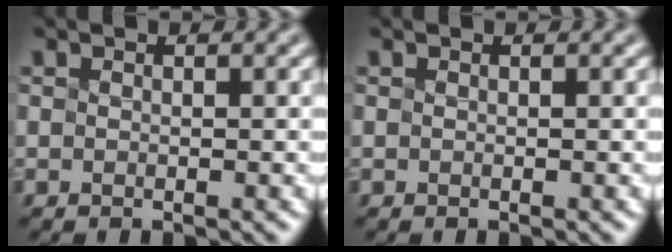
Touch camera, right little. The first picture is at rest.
{"total": 0.0}